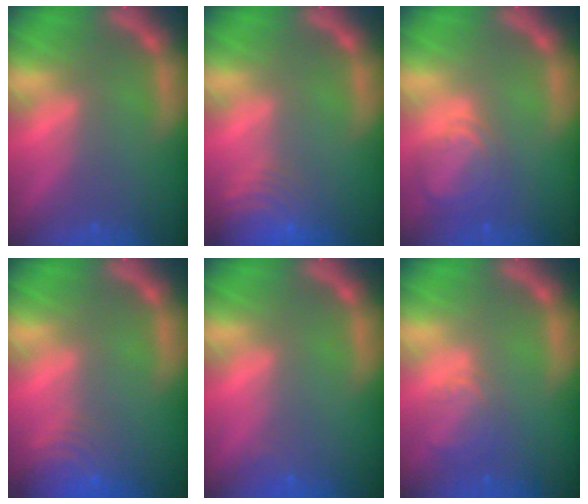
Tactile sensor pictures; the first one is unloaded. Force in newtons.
{"total": 8.0}
{"total": 4.5}
{"total": 6.5}
{"total": 0.9}
{"total": 2.9}